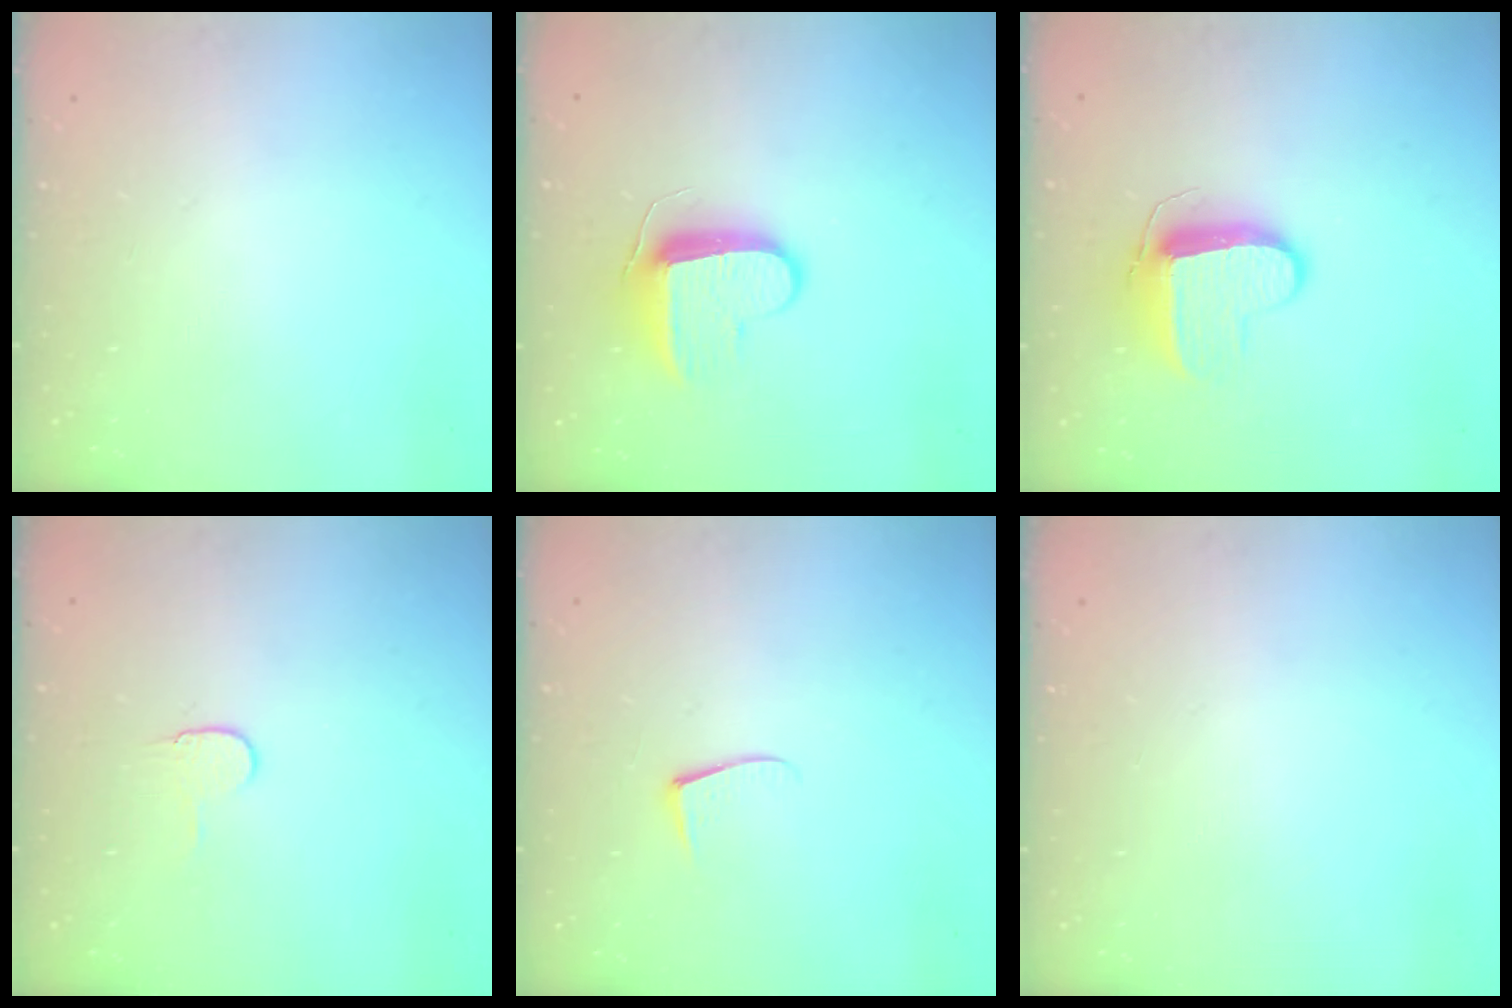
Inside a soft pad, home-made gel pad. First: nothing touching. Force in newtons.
{"total": 9.2, "press": 9.2, "slide": 0.9}
{"total": 9.3, "press": 9.3, "slide": 0.5}
{"total": 5.0, "press": 4.9, "slide": 0.4}
{"total": 4.7, "press": 4.6, "slide": 0.5}
{"total": 0.0}